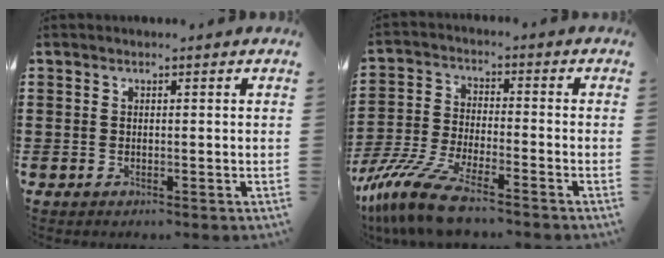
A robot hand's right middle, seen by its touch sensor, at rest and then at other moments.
{"total": 10.3, "force": [-8.5, 1.4, 5.7], "torque": [-0.131, 0.001, -0.170]}